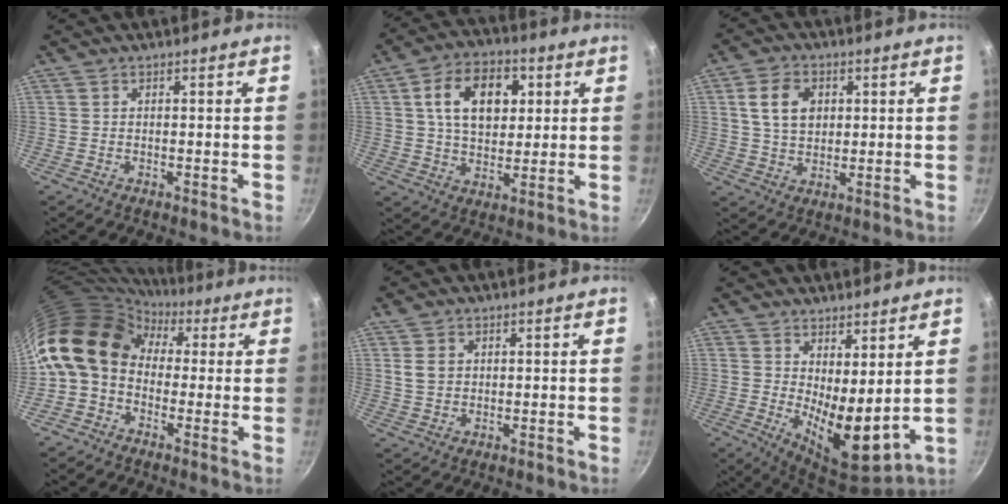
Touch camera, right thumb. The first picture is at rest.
{"total": 13.7, "force": [3.5, 9.1, 9.6], "torque": [-0.127, 0.001, 0.052]}
{"total": 8.1, "force": [1.9, 6.0, 5.1], "torque": [-0.075, 0.002, 0.035]}
{"total": 13.1, "force": [1.6, 10.1, 8.2], "torque": [-0.122, 0.027, 0.003]}
{"total": 3.3, "force": [0.9, 2.5, 2.0], "torque": [-0.031, 0.001, 0.018]}
{"total": 10.9, "force": [3.1, 4.3, 9.6], "torque": [-0.133, -0.052, 0.058]}